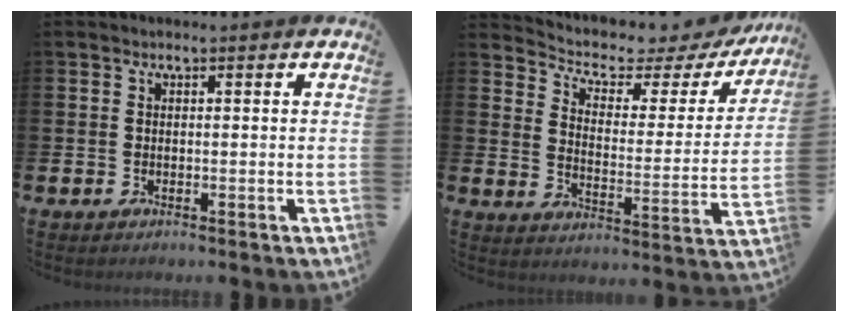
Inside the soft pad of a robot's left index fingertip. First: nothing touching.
{"total": 4.6, "force": [4.1, 1.5, 1.4], "torque": [-0.058, -0.033, 0.059]}